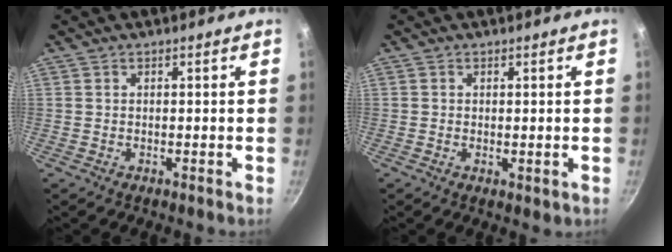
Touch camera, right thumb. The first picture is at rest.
{"total": 1.2, "force": [0.2, 0.6, 1.0], "torque": [-0.015, -0.007, 0.001]}